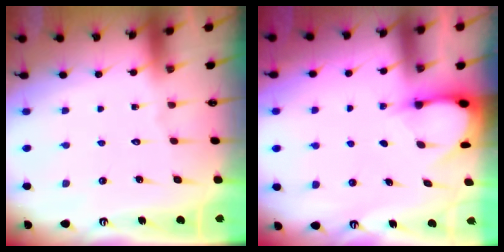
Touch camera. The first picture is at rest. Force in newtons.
{"total": 3.1, "press": 3.1, "slide": 0.3}